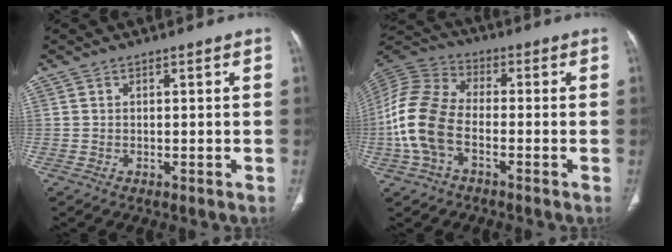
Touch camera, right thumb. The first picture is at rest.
{"total": 13.7, "force": [-3.4, 8.2, 10.5], "torque": [-0.233, 0.029, -0.072]}